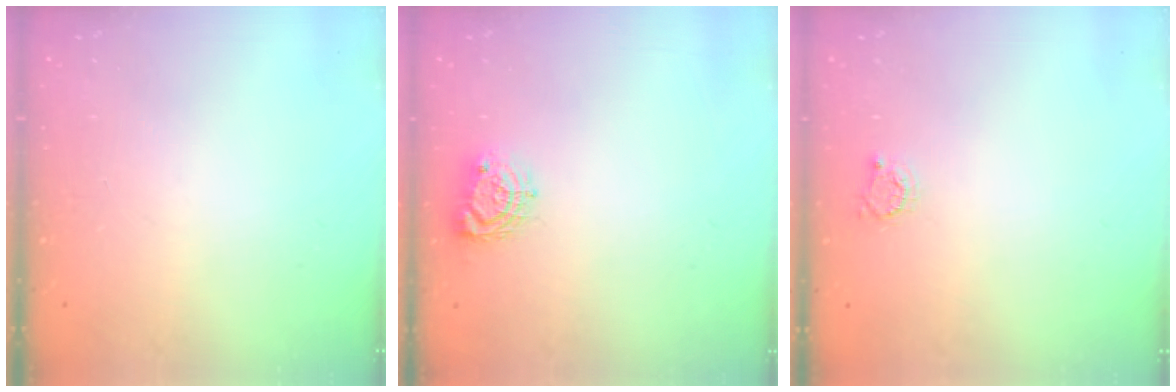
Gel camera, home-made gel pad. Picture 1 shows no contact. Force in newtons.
{"total": 7.8, "press": 7.8, "slide": 0.2}
{"total": 2.8, "press": 2.8, "slide": 0.4}